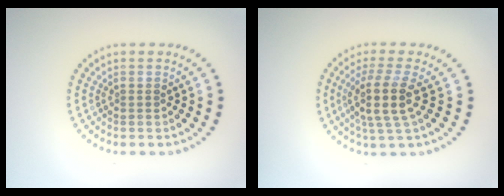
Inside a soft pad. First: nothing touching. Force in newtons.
{"total": 3.7, "press": 3.0, "slide": 2.2}